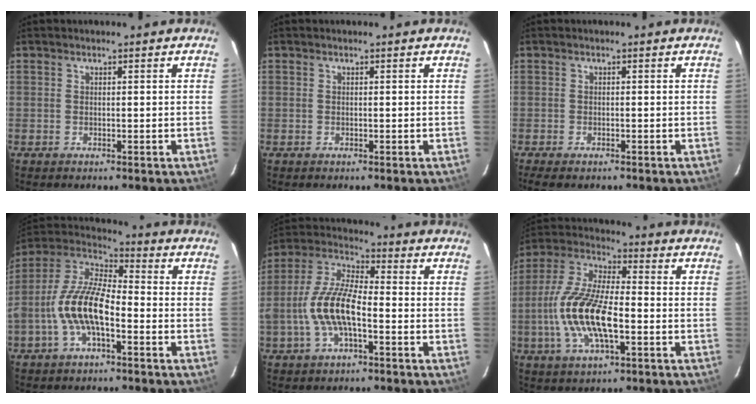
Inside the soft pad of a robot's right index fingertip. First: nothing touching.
{"total": 0.0}
{"total": 3.6, "force": [-2.9, 0.8, 2.0], "torque": [-0.048, -0.019, -0.050]}
{"total": 13.1, "force": [-4.2, 5.3, 11.3], "torque": [-0.234, 0.006, -0.080]}
{"total": 12.5, "force": [-3.5, 4.8, 11.0], "torque": [-0.234, 0.004, -0.066]}
{"total": 16.0, "force": [-3.7, 5.7, 14.5], "torque": [-0.302, -0.002, -0.076]}